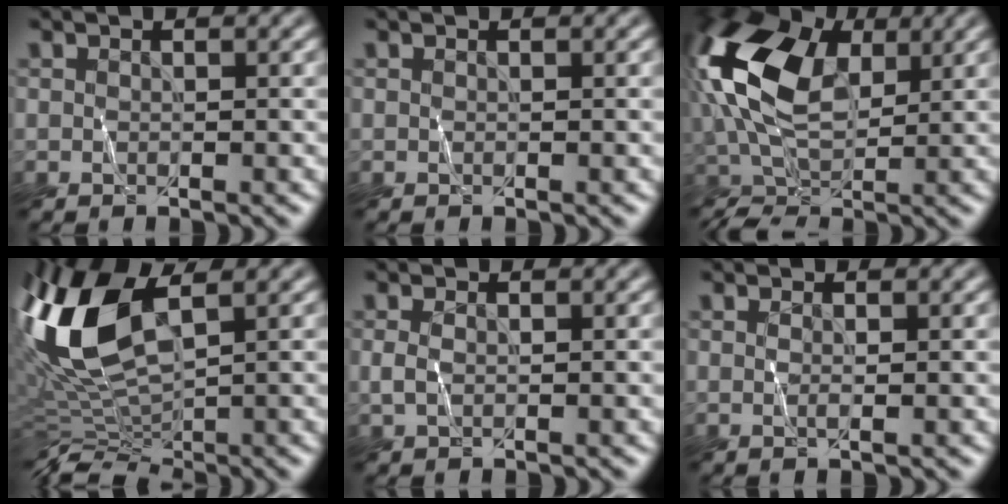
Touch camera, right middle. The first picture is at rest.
{"total": 0.0}
{"total": 13.5, "force": [3.2, 8.1, 10.3], "torque": [-0.229, 0.018, 0.058]}
{"total": 9.8, "force": [2.3, 4.4, 8.4], "torque": [-0.186, 0.013, 0.036]}
{"total": 0.7, "force": [0.2, 0.4, 0.6], "torque": [-0.016, 0.004, 0.003]}
{"total": 0.6, "force": [0.3, 0.2, 0.5], "torque": [-0.011, 0.000, 0.002]}